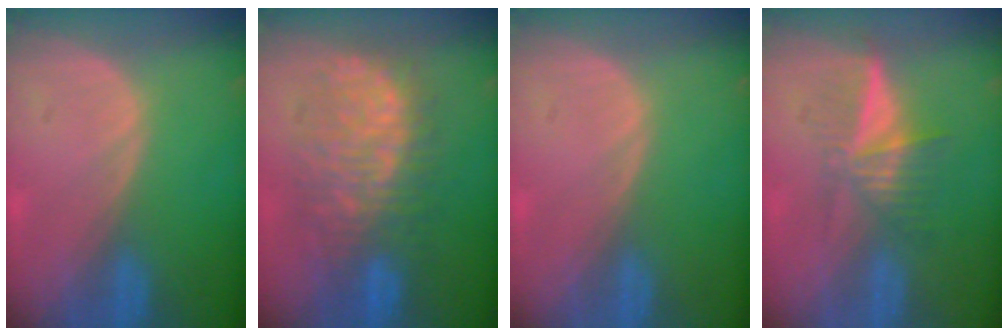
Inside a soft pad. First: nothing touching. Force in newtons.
{"total": 10.5, "press": 10.4, "slide": 1.2}
{"total": 0.0}
{"total": 6.3, "press": 5.3, "slide": 3.5}